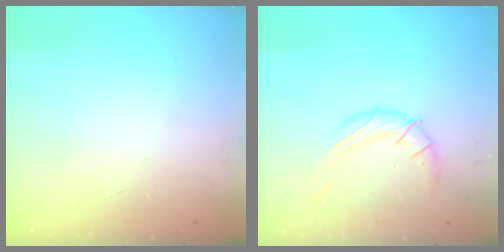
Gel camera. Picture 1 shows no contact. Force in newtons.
{"total": 8.5, "press": 8.5, "slide": 0.7}